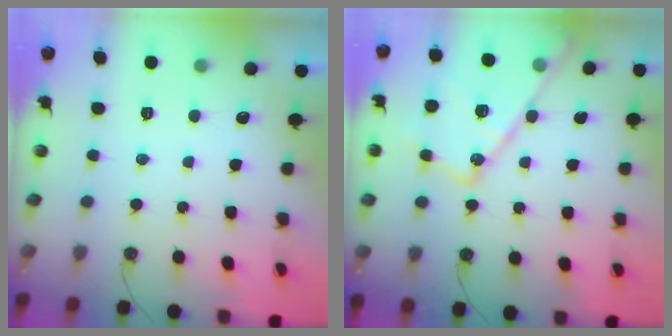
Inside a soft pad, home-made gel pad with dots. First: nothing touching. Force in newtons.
{"total": 17.6, "press": 17.6, "slide": 1.0}